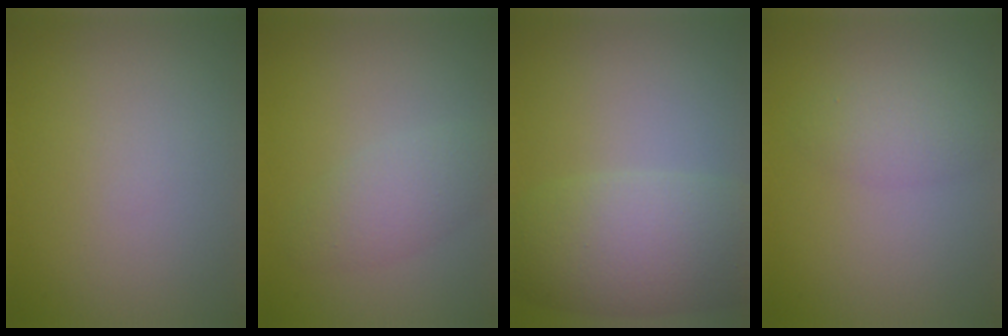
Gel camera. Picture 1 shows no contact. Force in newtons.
{"total": 2.7, "press": 2.7, "slide": 0.1}
{"total": 7.2, "press": 7.2, "slide": 0.4}
{"total": 2.2, "press": 2.2, "slide": 0.1}